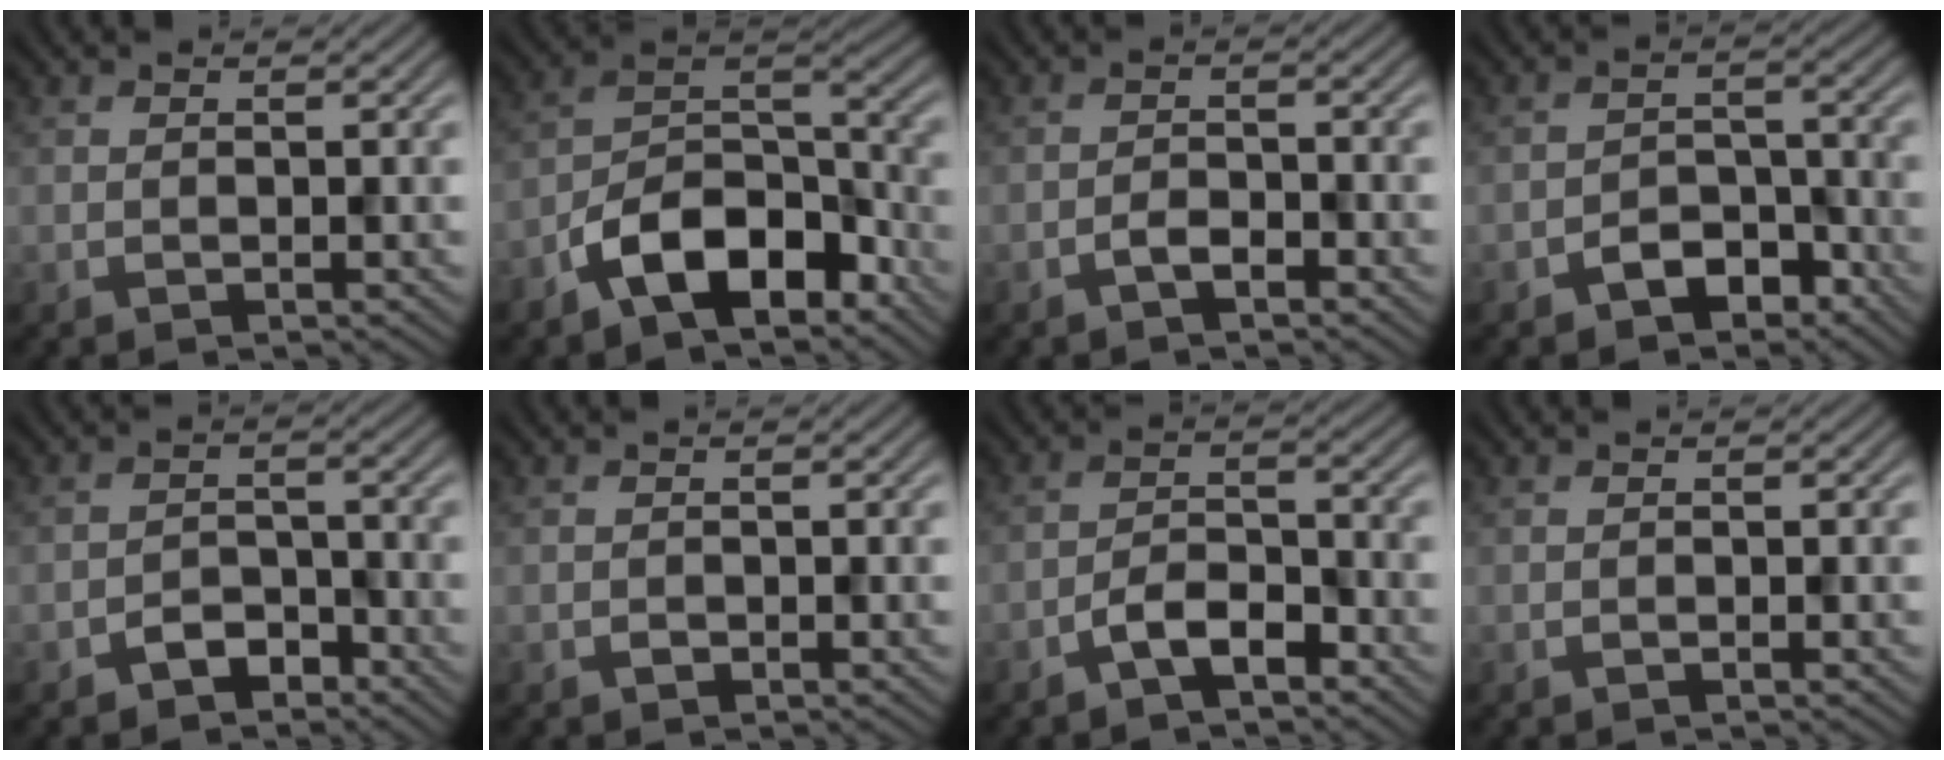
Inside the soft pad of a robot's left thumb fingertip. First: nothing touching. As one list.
[{"total": 10.0, "force": [-6.3, 4.8, 6.1], "torque": [-0.098, 0.007, -0.135]}, {"total": 2.1, "force": [-1.4, 0.8, 1.3], "torque": [-0.023, 0.004, -0.029]}, {"total": 4.6, "force": [-3.1, 2.6, 2.2], "torque": [-0.035, 0.006, -0.056]}, {"total": 3.1, "force": [-2.3, 1.7, 1.2], "torque": [-0.018, 0.006, -0.049]}, {"total": 0.5, "force": [-0.3, 0.4, 0.2], "torque": [-0.001, -0.002, -0.006]}, {"total": 4.2, "force": [-2.8, 1.6, 2.6], "torque": [-0.045, 0.009, -0.062]}, {"total": 0.0}]